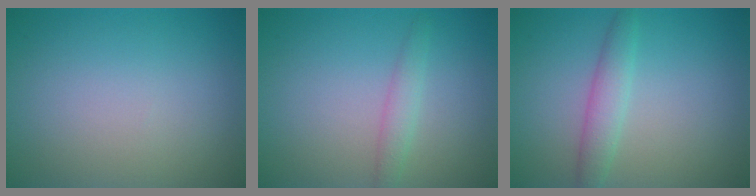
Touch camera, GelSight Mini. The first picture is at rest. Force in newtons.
{"total": 1.5, "press": 1.5, "slide": 0.1}
{"total": 2.3, "press": 2.3, "slide": 0.1}